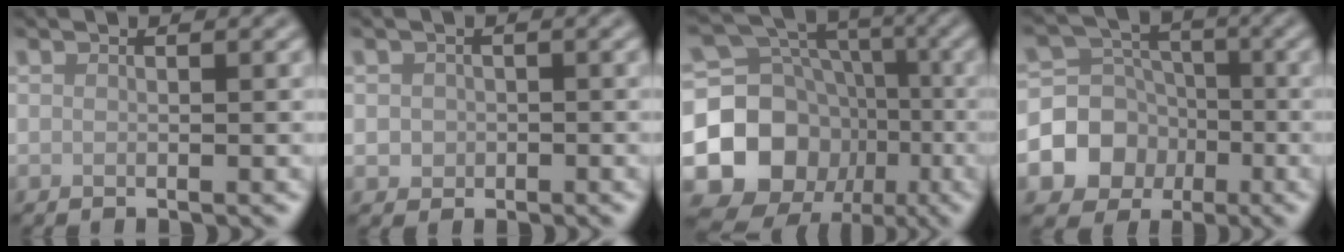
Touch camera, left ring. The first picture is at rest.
{"total": 1.3, "force": [-0.1, 1.3, 0.3], "torque": [0.003, -0.005, -0.004]}
{"total": 13.2, "force": [-4.6, 11.2, 5.1], "torque": [-0.107, 0.004, -0.104]}
{"total": 8.8, "force": [-3.2, 7.9, 2.2], "torque": [-0.027, -0.009, -0.083]}